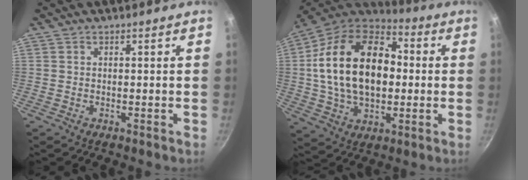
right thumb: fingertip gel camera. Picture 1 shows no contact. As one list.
[{"total": 24.3, "force": [1.6, 15.7, 18.4], "torque": [-0.301, 0.029, 0.021]}]